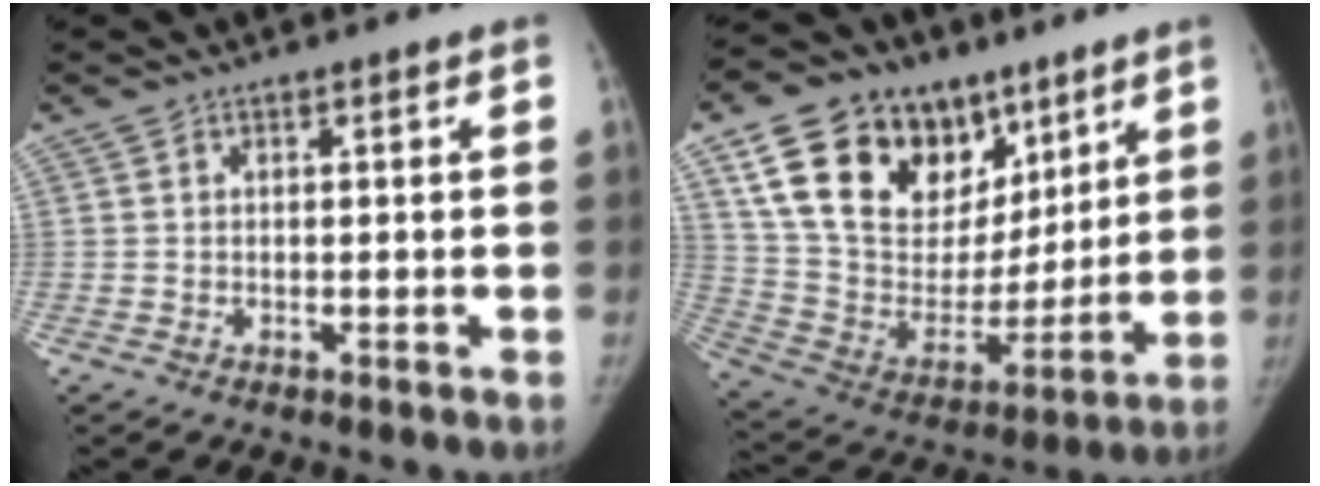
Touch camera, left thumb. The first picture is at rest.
{"total": 25.7, "force": [13.6, 17.3, 13.3], "torque": [-0.199, -0.014, 0.254]}